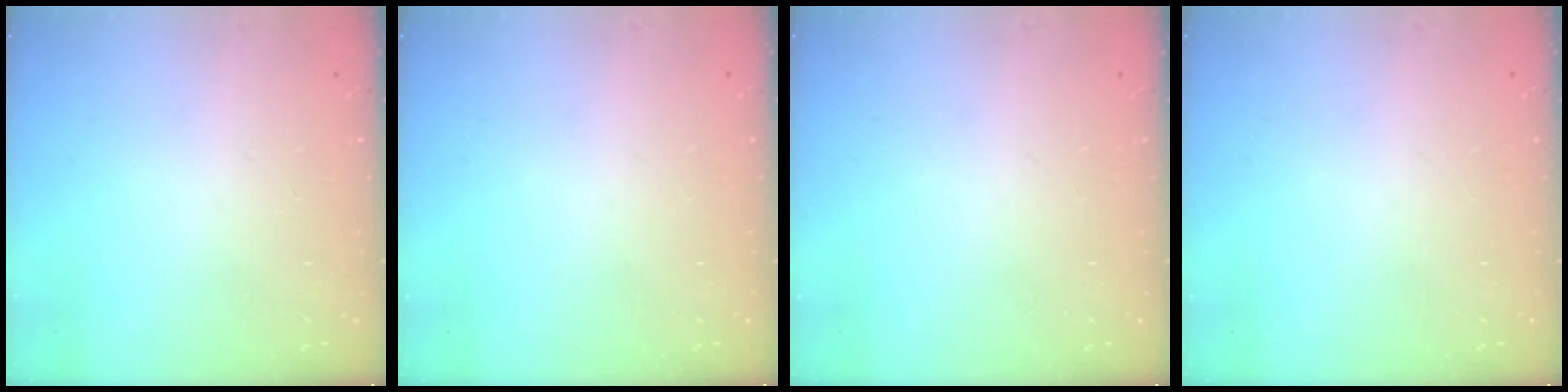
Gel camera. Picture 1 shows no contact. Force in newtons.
{"total": 0.0}
{"total": 0.0}
{"total": 0.0}